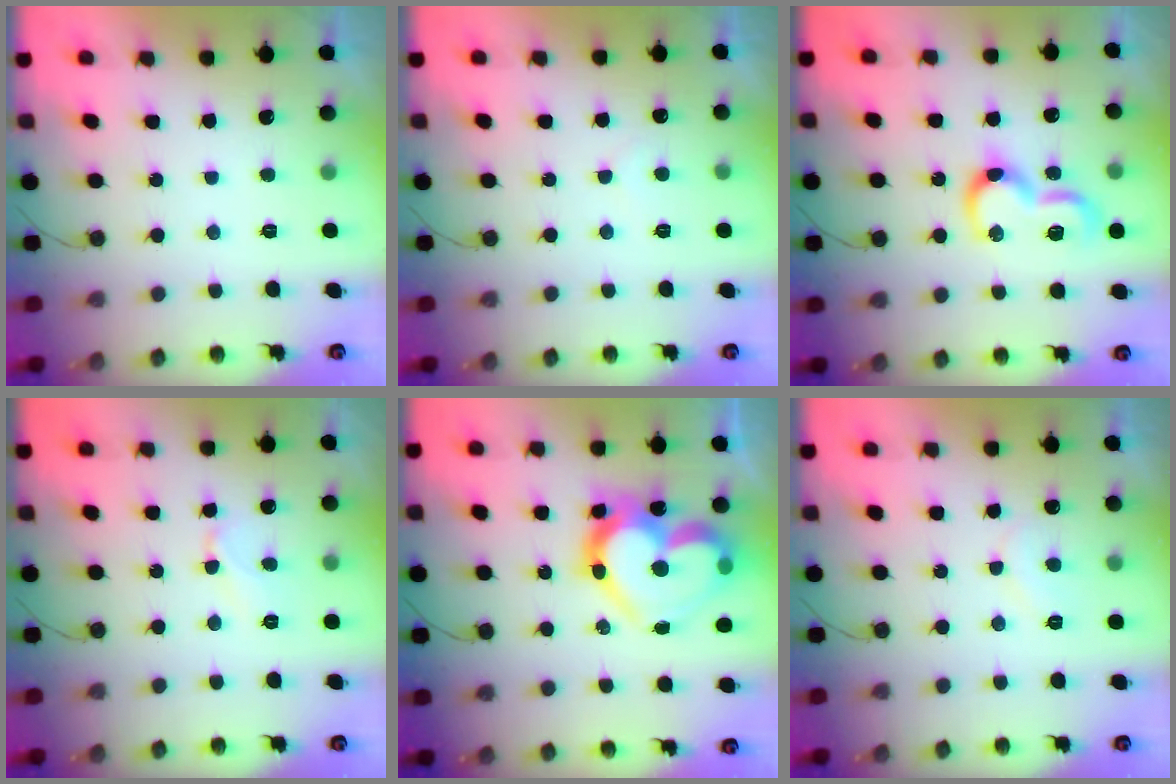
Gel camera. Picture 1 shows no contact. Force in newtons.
{"total": 3.5, "press": 3.5, "slide": 0.2}
{"total": 11.8, "press": 11.8, "slide": 0.5}
{"total": 5.3, "press": 5.3, "slide": 0.6}
{"total": 21.4, "press": 21.3, "slide": 2.6}
{"total": 6.7, "press": 6.7, "slide": 0.6}